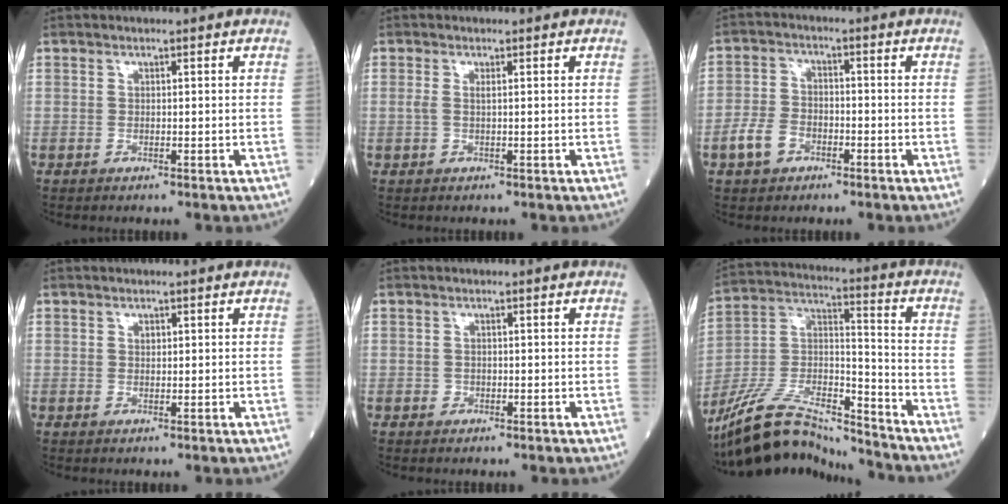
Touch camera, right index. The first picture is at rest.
{"total": 1.2, "force": [0.3, 0.3, 1.1], "torque": [-0.035, 0.005, 0.006]}
{"total": 5.2, "force": [-2.7, 3.5, 2.8], "torque": [-0.067, 0.009, -0.051]}
{"total": 0.6, "force": [0.3, 0.4, 0.4], "torque": [-0.005, -0.001, 0.005]}
{"total": 0.6, "force": [-0.2, 0.6, 0.1], "torque": [0.001, 0.004, -0.004]}
{"total": 16.6, "force": [-15.2, 2.5, 6.1], "torque": [-0.116, 0.027, -0.280]}